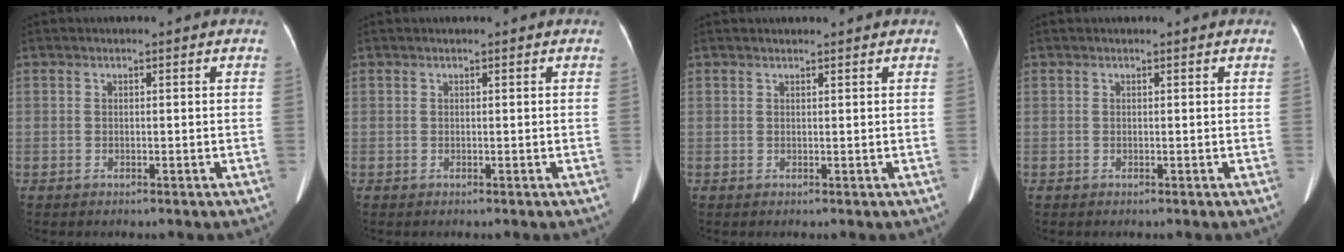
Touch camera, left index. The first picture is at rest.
{"total": 0.5, "force": [0.5, 0.0, 0.2], "torque": [-0.002, 0.012, 0.010]}
{"total": 1.1, "force": [1.1, 0.0, 0.2], "torque": [-0.008, 0.011, 0.019]}
{"total": 0.8, "force": [0.7, 0.1, 0.2], "torque": [-0.006, 0.009, 0.010]}